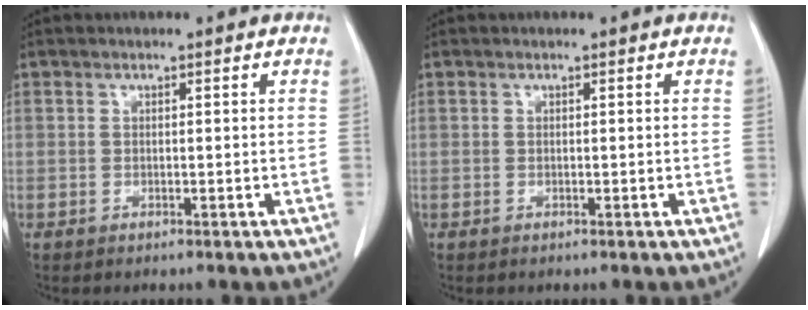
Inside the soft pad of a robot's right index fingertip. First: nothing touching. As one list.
[{"total": 0.0}]